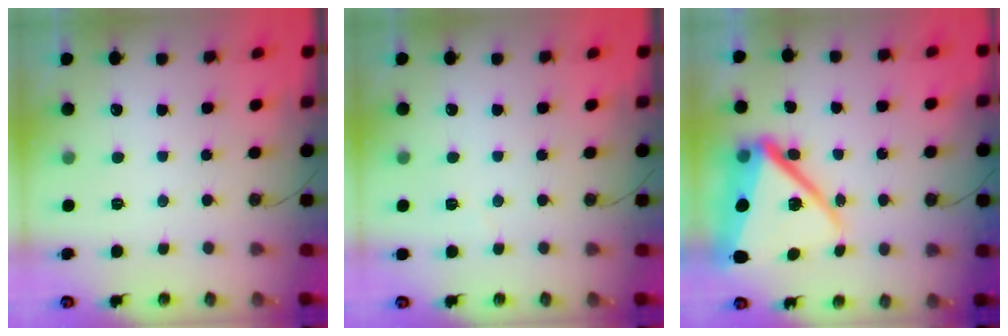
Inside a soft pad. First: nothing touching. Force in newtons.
{"total": 3.1, "press": 3.1, "slide": 0.5}
{"total": 19.2, "press": 19.1, "slide": 1.6}